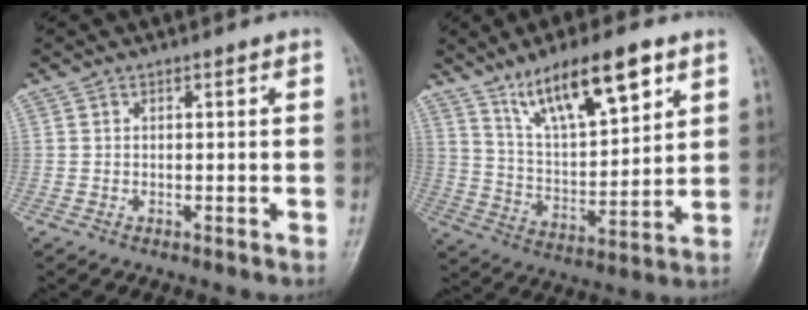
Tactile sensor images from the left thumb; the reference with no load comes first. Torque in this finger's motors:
{"motor_torque": [0.71, 0.26, 1.25, -1.51, 0.29]}